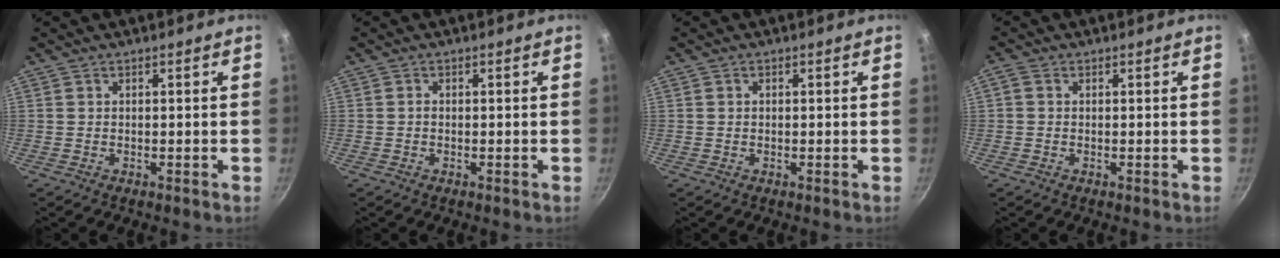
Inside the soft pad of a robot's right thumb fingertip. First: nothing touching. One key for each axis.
{"total": 0.5, "fx": -0.1, "fy": 0.4, "fz": 0.3, "tx": -0.002, "ty": 0.003, "tz": -0.005}
{"total": 0.6, "fx": 0.1, "fy": 0.5, "fz": 0.2, "tx": -0.003, "ty": 0.004, "tz": 0.001}
{"total": 1.2, "fx": 0.0, "fy": 0.9, "fz": 0.7, "tx": -0.019, "ty": 0.005, "tz": -0.002}